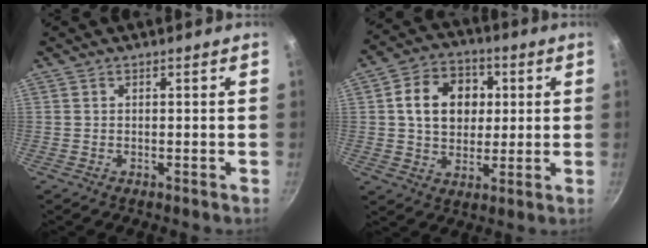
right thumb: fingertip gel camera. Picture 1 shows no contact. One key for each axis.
{"total": 12.8, "fx": 2.3, "fy": 10.2, "fz": 7.5, "tx": -0.095, "ty": 0.012, "tz": 0.033}